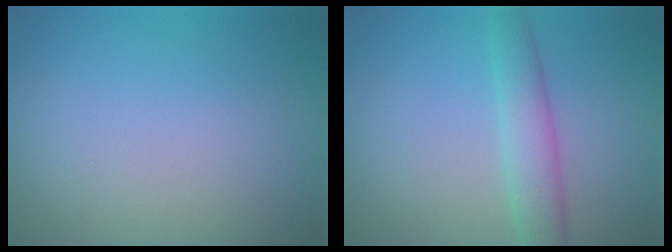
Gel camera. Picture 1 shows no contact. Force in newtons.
{"total": 3.3, "press": 3.3, "slide": 0.0}